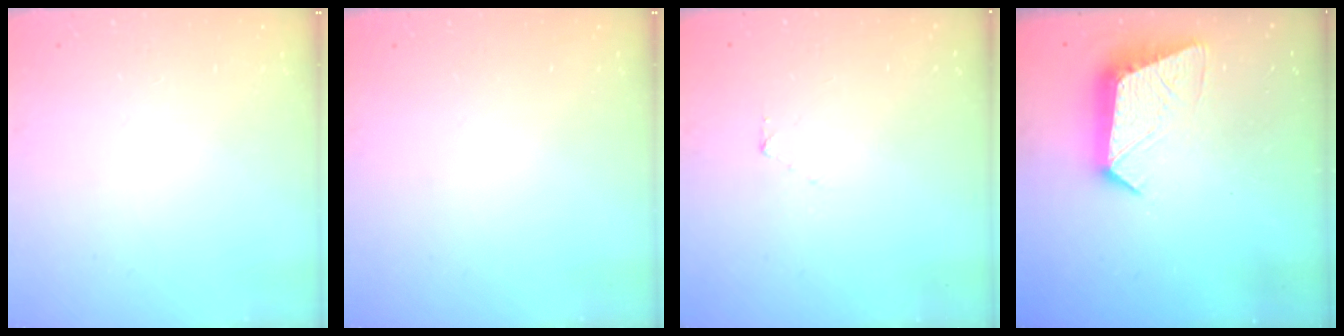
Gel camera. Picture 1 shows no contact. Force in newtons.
{"total": 0.0}
{"total": 3.5, "press": 3.5, "slide": 0.3}
{"total": 11.5, "press": 11.4, "slide": 0.9}